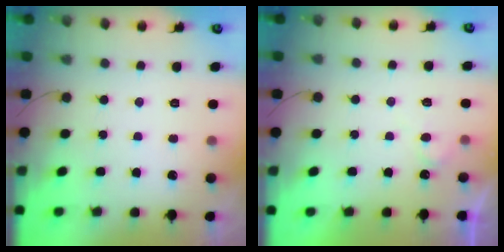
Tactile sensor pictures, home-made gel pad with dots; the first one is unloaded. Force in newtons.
{"total": 5.5, "press": 5.5, "slide": 0.4}